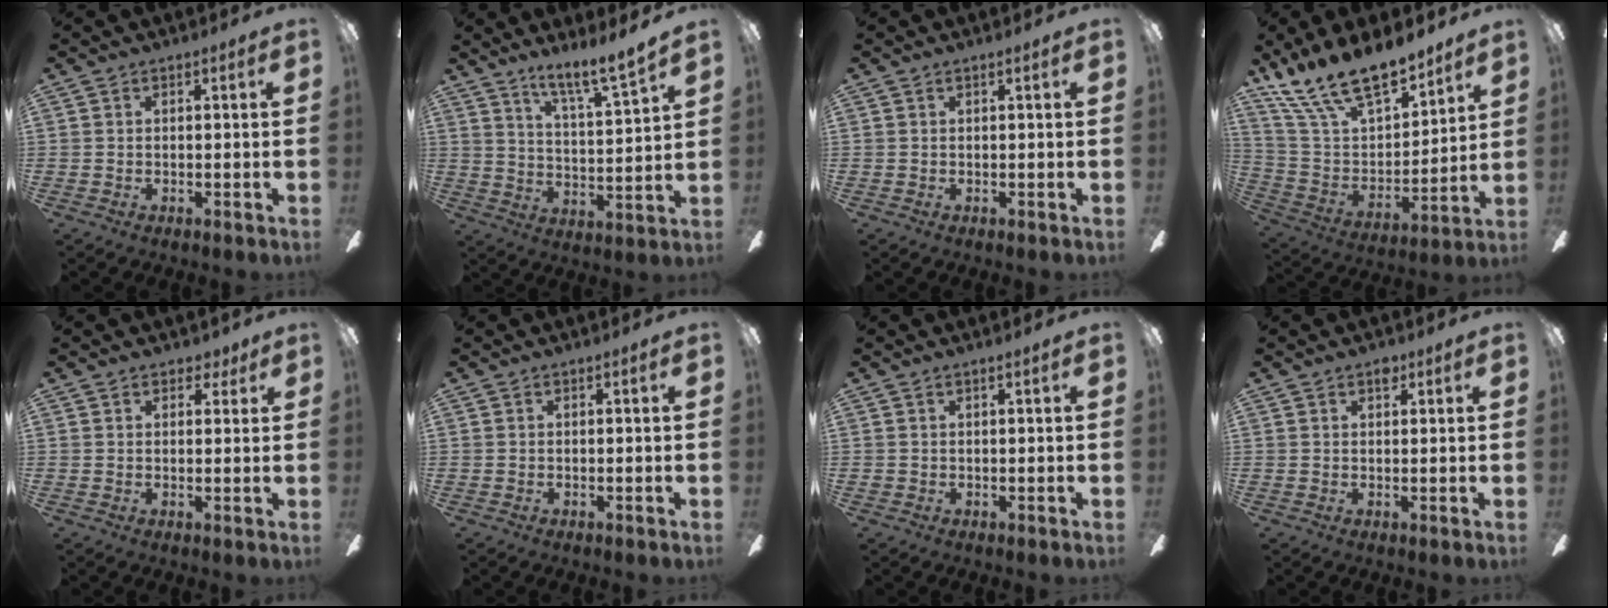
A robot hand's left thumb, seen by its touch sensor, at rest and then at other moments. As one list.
[{"total": 9.1, "force": [8.0, 0.3, 4.3], "torque": [-0.081, -0.058, 0.139]}, {"total": 0.0}, {"total": 18.1, "force": [15.1, 5.9, 8.0], "torque": [-0.171, -0.097, 0.275]}, {"total": 3.0, "force": [2.0, 2.0, 1.0], "torque": [-0.006, 0.000, 0.035]}, {"total": 0.0}, {"total": 0.5, "force": [0.3, 0.3, 0.4], "torque": [-0.007, 0.002, 0.005]}, {"total": 2.1, "force": [1.5, 1.2, 1.0], "torque": [-0.005, -0.005, 0.023]}]